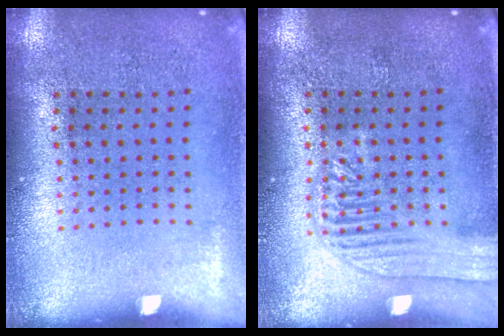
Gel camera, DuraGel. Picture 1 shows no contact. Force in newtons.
{"total": 2.5, "press": 2.5, "slide": 0.3}